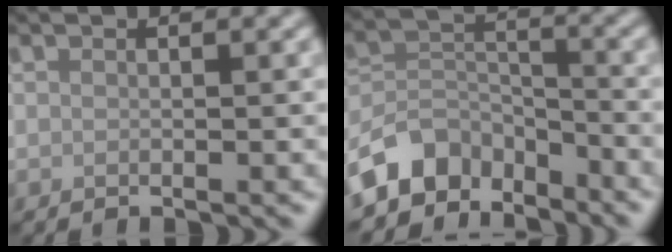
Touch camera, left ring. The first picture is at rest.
{"total": 5.9, "force": [-4.8, 3.1, 1.7], "torque": [-0.019, -0.003, -0.100]}